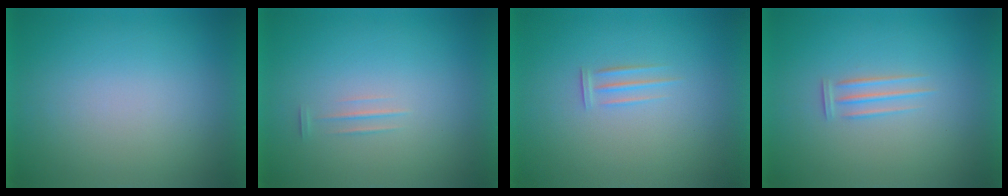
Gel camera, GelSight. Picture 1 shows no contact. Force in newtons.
{"total": 1.6}
{"total": 1.9}
{"total": 1.3}